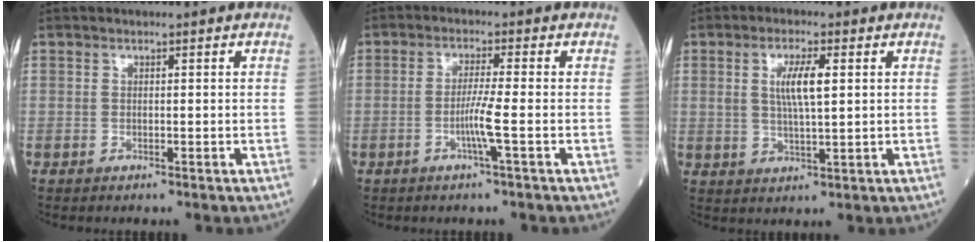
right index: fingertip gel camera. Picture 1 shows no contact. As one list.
[{"total": 4.1, "force": [-1.2, -0.8, 3.9], "torque": [-0.077, -0.005, -0.027]}, {"total": 5.8, "force": [1.5, 0.9, 5.5], "torque": [-0.107, 0.001, 0.030]}]